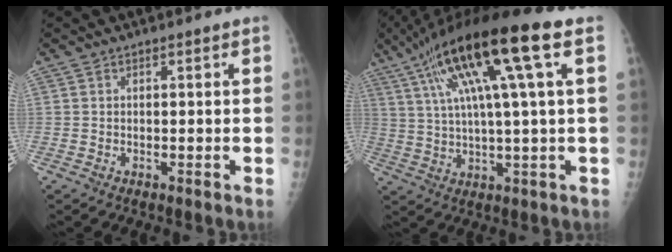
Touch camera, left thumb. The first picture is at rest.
{"total": 18.8, "force": [7.7, 1.7, 17.1], "torque": [-0.313, 0.018, 0.130]}